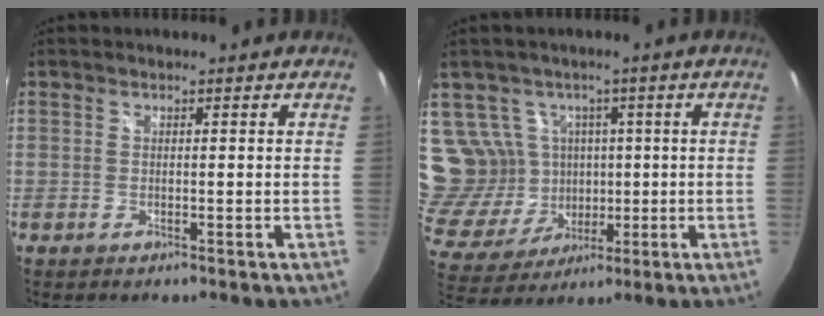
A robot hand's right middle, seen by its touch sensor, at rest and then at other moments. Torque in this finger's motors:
{"motor_torque": [-0.47, 0.13, -0.04, -0.02]}